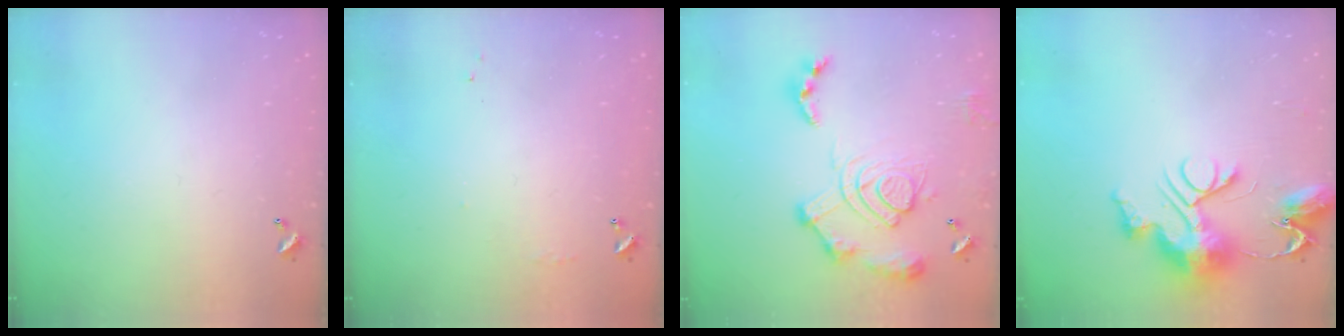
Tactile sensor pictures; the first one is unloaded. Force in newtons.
{"total": 4.3, "press": 4.3, "slide": 0.6}
{"total": 17.1, "press": 17.0, "slide": 1.6}
{"total": 12.5, "press": 12.4, "slide": 1.2}